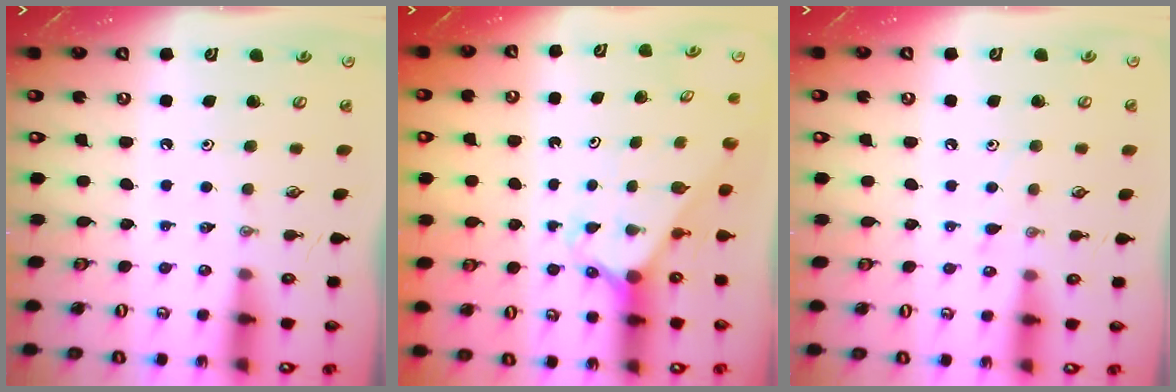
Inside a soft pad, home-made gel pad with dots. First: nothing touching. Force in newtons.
{"total": 2.4, "press": 2.4, "slide": 0.2}
{"total": 5.5, "press": 5.4, "slide": 0.7}